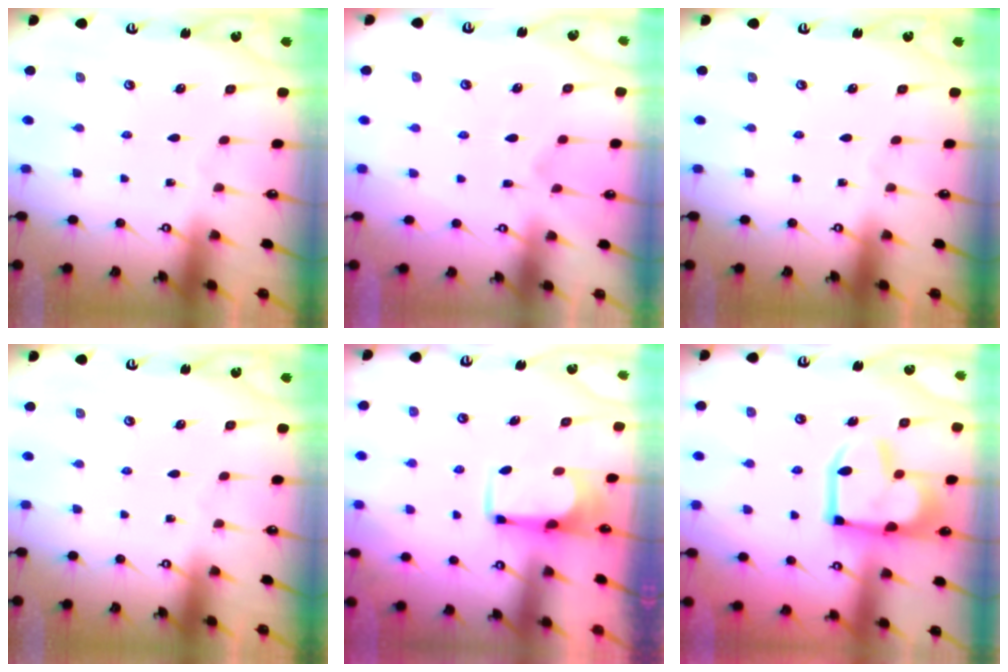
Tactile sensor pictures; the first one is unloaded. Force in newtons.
{"total": 2.7, "press": 2.4, "slide": 1.2}
{"total": 0.0}
{"total": 0.0}
{"total": 3.7, "press": 3.7, "slide": 0.2}
{"total": 14.6, "press": 14.6, "slide": 1.1}